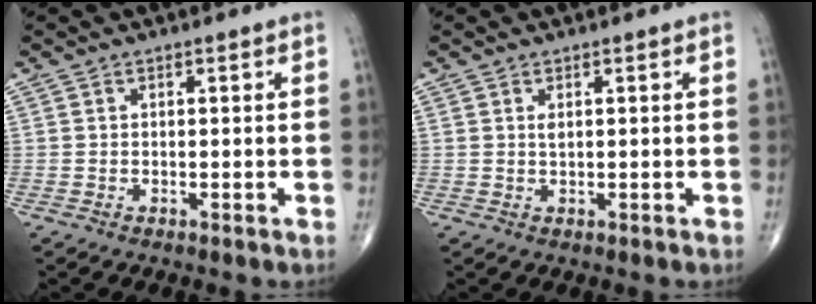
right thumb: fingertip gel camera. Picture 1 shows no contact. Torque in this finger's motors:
{"motor_torque": [0.58, 0.37, 0.26, -0.49, 0.01]}